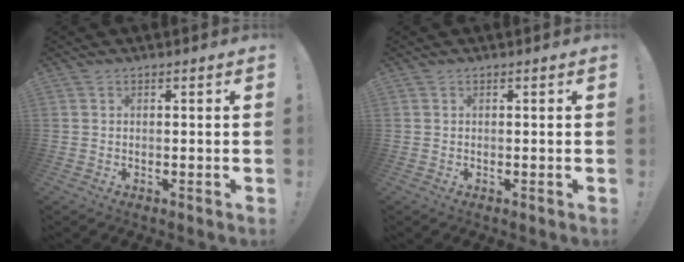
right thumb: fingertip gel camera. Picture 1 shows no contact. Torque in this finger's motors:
{"motor_torque": [-0.23, -0.09, -0.08, 0.17, 0.00]}